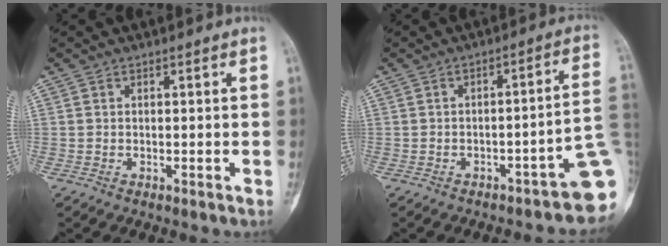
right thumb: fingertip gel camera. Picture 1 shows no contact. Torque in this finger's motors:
{"motor_torque": [1.94, 0.55, 1.12, -1.14, 0.17]}